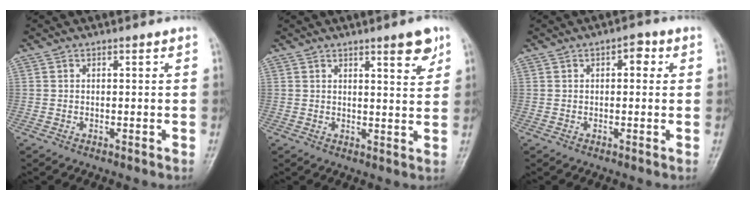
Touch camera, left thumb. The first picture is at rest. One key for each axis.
{"total": 5.6, "fx": 3.5, "fy": 1.2, "fz": 4.3, "tx": -0.049, "ty": -0.021, "tz": 0.046}
{"total": 3.0, "fx": 0.9, "fy": 1.7, "fz": 2.4, "tx": -0.016, "ty": 0.005, "tz": 0.004}